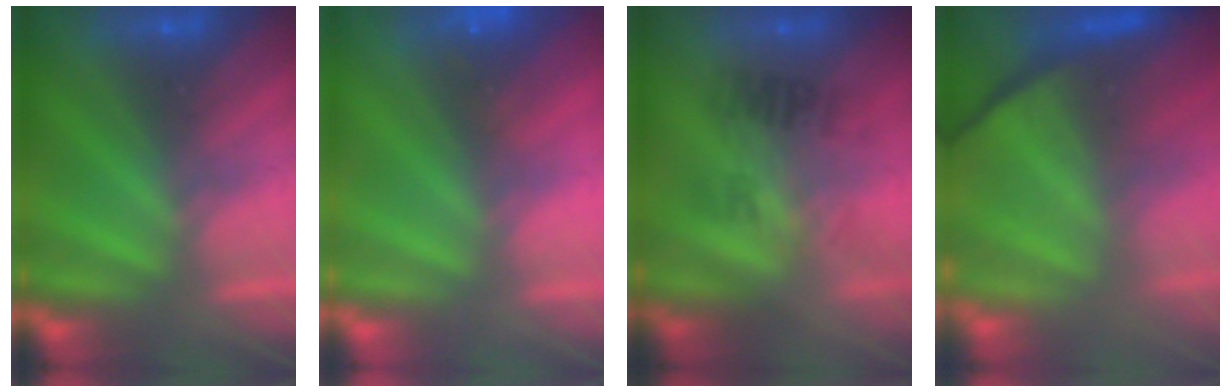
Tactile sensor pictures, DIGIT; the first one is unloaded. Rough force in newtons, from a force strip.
{"total": 2.9}
{"total": 2.3}
{"total": 9.4}